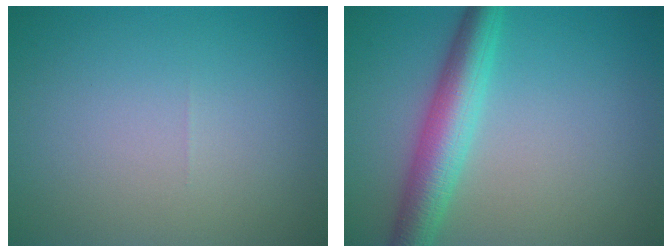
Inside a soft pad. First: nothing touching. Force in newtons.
{"total": 5.2, "press": 5.2, "slide": 0.0}